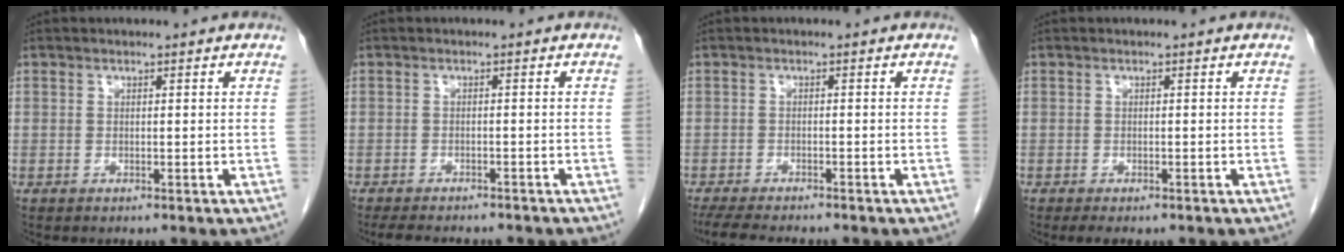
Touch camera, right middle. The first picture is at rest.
{"total": 10.3, "force": [-8.9, 2.7, 4.3], "torque": [-0.063, -0.006, -0.110]}
{"total": 7.7, "force": [-6.8, 1.1, 3.5], "torque": [-0.055, -0.016, -0.106]}
{"total": 2.8, "force": [-2.1, 1.1, 1.6], "torque": [-0.021, -0.006, -0.026]}